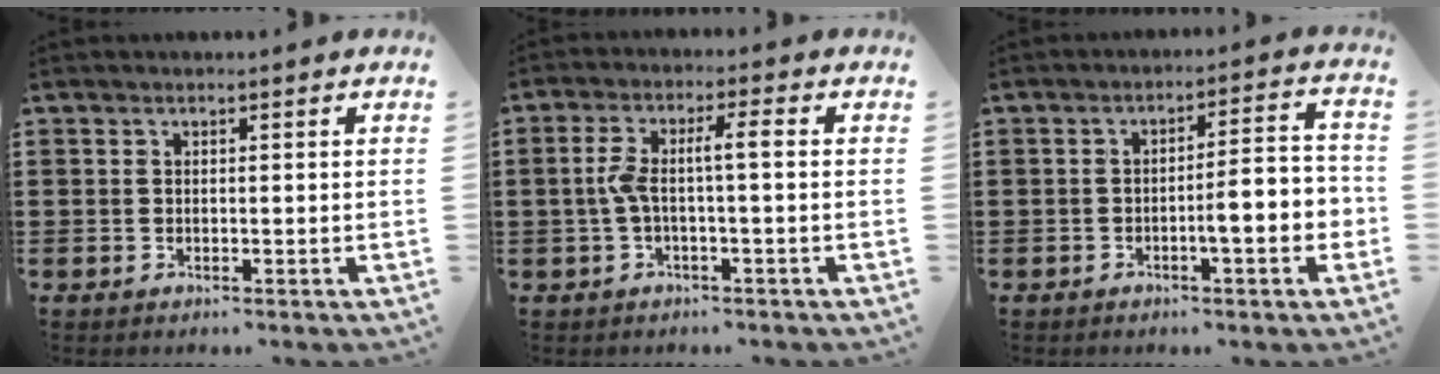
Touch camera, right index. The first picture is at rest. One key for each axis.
{"total": 4.9, "fx": -0.6, "fy": 0.5, "fz": 4.9, "tx": -0.105, "ty": -0.002, "tz": -0.021}
{"total": 5.7, "fx": -2.0, "fy": 0.8, "fz": 5.2, "tx": -0.080, "ty": -0.003, "tz": -0.039}